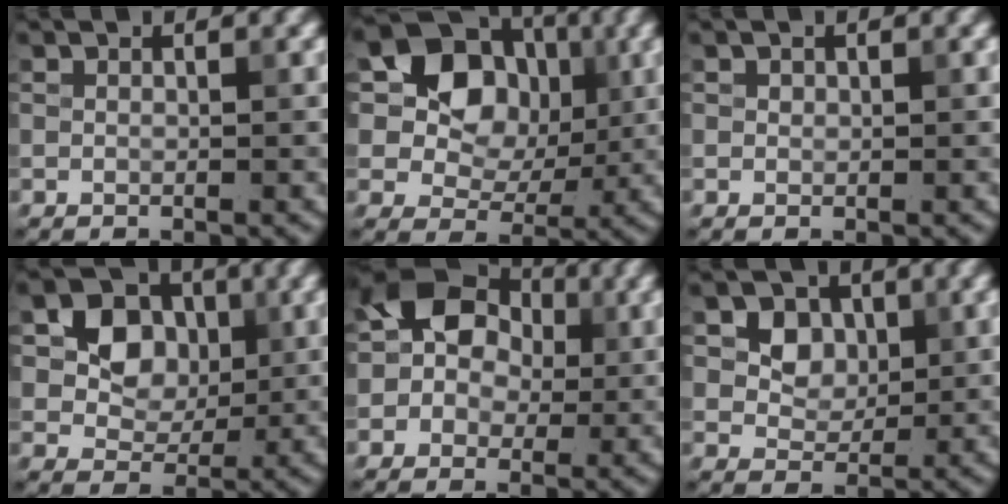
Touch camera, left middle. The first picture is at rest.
{"total": 9.1, "force": [2.3, 7.1, 5.1], "torque": [-0.076, 0.012, 0.026]}
{"total": 0.6, "force": [0.3, 0.4, 0.2], "torque": [-0.003, 0.006, 0.003]}
{"total": 5.3, "force": [0.9, 4.4, 2.8], "torque": [-0.046, 0.003, 0.004]}
{"total": 7.2, "force": [1.6, 6.0, 3.7], "torque": [-0.047, 0.032, -0.004]}
{"total": 3.6, "force": [1.0, 2.9, 1.8], "torque": [-0.036, -0.009, 0.025]}